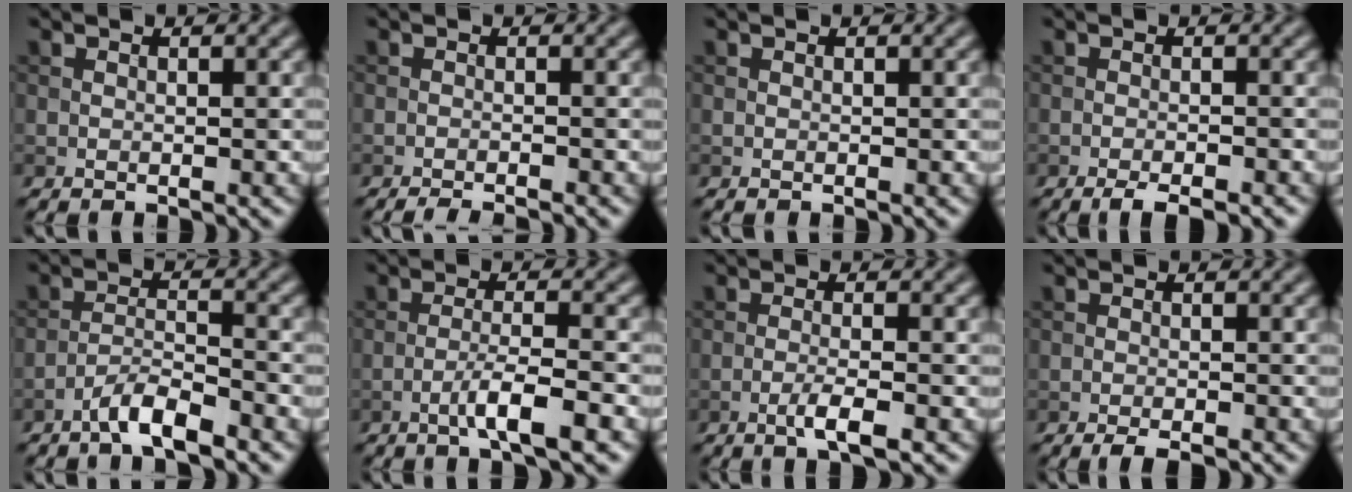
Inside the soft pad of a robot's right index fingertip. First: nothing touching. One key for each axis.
{"total": 2.4, "fx": -2.0, "fy": 0.3, "fz": 1.4, "tx": -0.017, "ty": 0.002, "tz": -0.037}
{"total": 0.0}
{"total": 2.7, "fx": -1.9, "fy": 0.4, "fz": 1.9, "tx": -0.031, "ty": 0.001, "tz": -0.035}
{"total": 3.6, "fx": -2.7, "fy": 0.6, "fz": 2.3, "tx": -0.042, "ty": 0.009, "tz": -0.055}
{"total": 4.0, "fx": -2.0, "fy": 0.4, "fz": 3.5, "tx": -0.060, "ty": 0.008, "tz": -0.041}
{"total": 2.6, "fx": -1.1, "fy": 0.4, "fz": 2.3, "tx": -0.039, "ty": 0.005, "tz": -0.026}
{"total": 1.9, "fx": -1.3, "fy": 0.3, "fz": 1.4, "tx": -0.022, "ty": 0.000, "tz": -0.024}